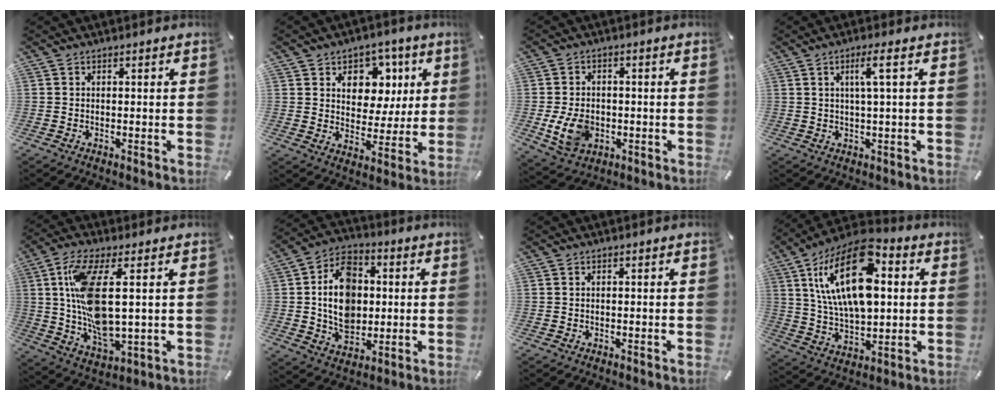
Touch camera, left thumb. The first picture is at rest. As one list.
[{"total": 10.4, "force": [3.8, 9.0, 3.7], "torque": [-0.051, -0.022, 0.070]}, {"total": 8.6, "force": [-1.6, 6.6, 5.3], "torque": [-0.104, 0.002, -0.028]}, {"total": 4.9, "force": [1.3, 0.2, 4.8], "torque": [-0.094, -0.001, 0.018]}, {"total": 15.5, "force": [2.9, 6.3, 13.9], "torque": [-0.283, -0.019, 0.048]}, {"total": 14.9, "force": [0.7, 11.6, 9.4], "torque": [-0.182, 0.016, 0.013]}, {"total": 0.0}, {"total": 22.7, "force": [7.2, 12.5, 17.5], "torque": [-0.344, -0.020, 0.111]}]